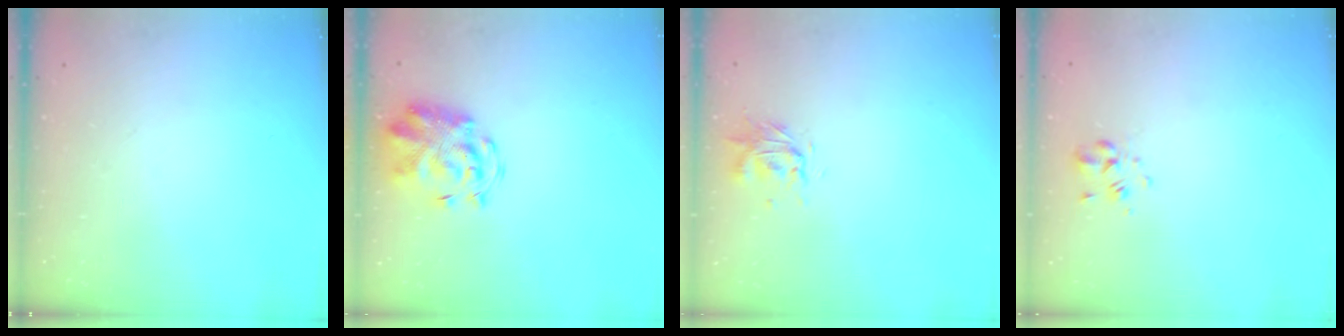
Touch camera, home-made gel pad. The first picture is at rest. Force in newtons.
{"total": 3.7, "press": 3.5, "slide": 1.4}
{"total": 0.7, "press": 0.7, "slide": 0.3}
{"total": 2.1, "press": 1.9, "slide": 0.7}